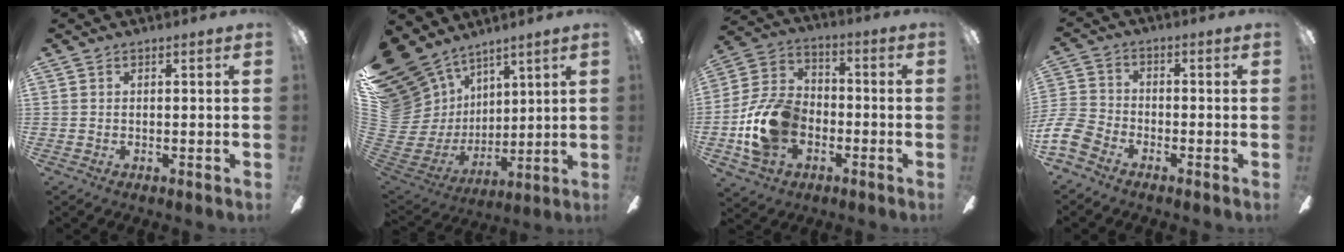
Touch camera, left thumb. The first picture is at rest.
{"total": 19.3, "force": [11.5, 14.2, 6.2], "torque": [-0.180, -0.086, 0.245]}
{"total": 14.8, "force": [-4.4, 10.8, 9.1], "torque": [-0.203, 0.029, -0.081]}
{"total": 8.1, "force": [-4.9, 5.1, 3.8], "torque": [-0.098, 0.023, -0.094]}